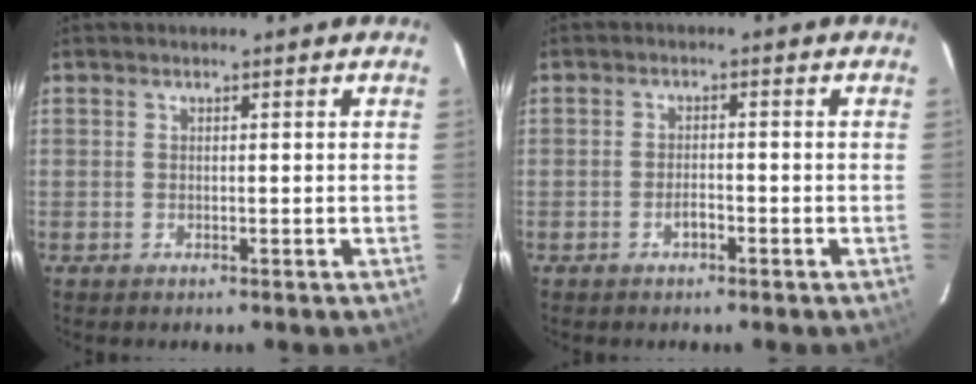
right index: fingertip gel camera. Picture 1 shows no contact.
{"total": 1.9, "force": [-1.3, 0.7, 1.3], "torque": [-0.028, 0.004, -0.023]}